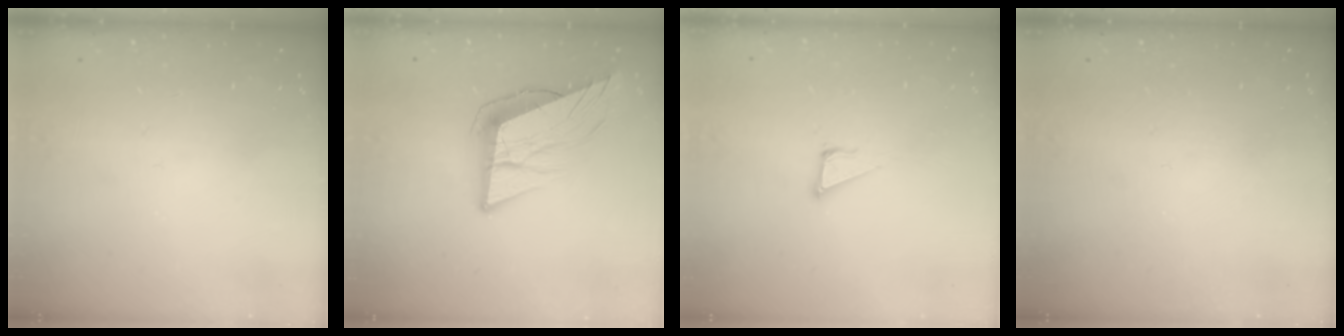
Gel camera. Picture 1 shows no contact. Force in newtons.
{"total": 12.0, "press": 11.6, "slide": 3.3}
{"total": 3.9, "press": 3.9, "slide": 0.2}
{"total": 0.0}